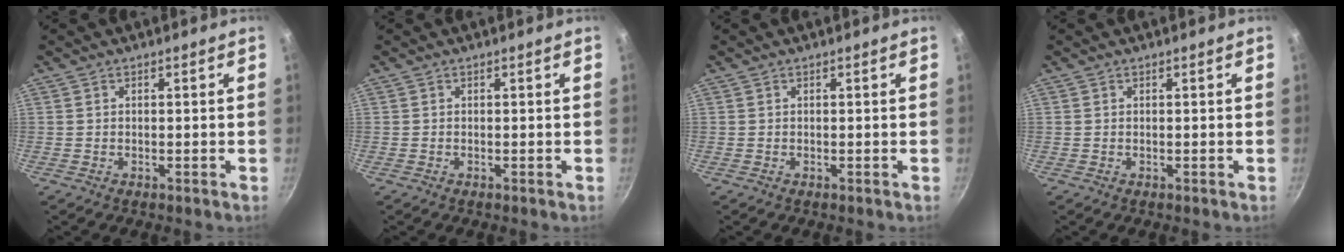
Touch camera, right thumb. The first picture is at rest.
{"total": 0.0}
{"total": 0.0}
{"total": 0.0}